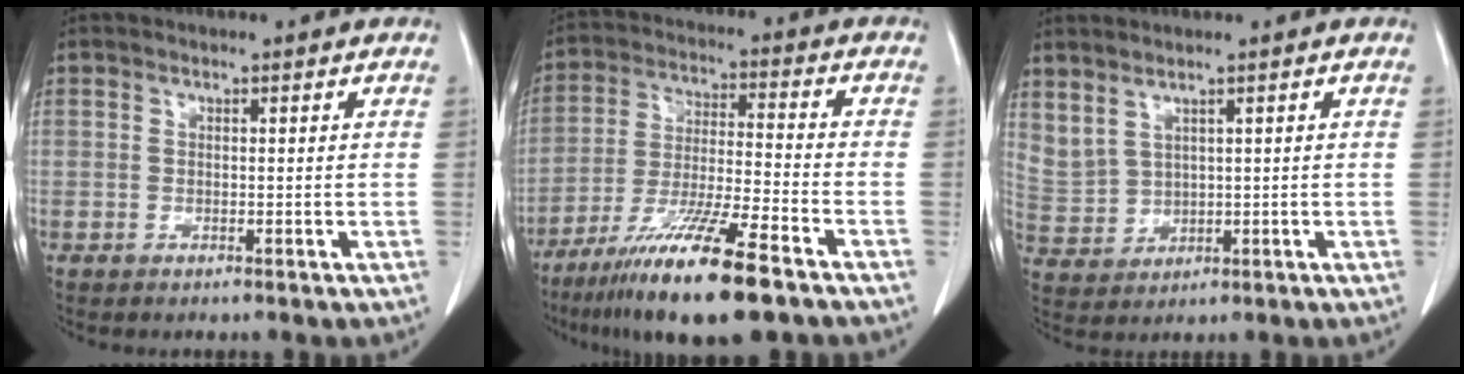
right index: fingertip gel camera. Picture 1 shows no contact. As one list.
[{"total": 15.3, "force": [-10.0, 0.7, 11.5], "torque": [-0.225, -0.044, -0.181]}, {"total": 5.9, "force": [4.1, 3.4, 2.7], "torque": [-0.067, 0.004, 0.107]}]